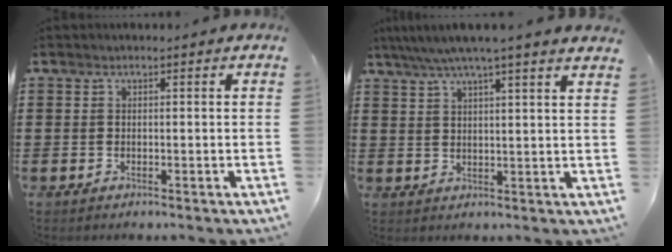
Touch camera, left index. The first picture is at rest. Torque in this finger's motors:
{"motor_torque": [2.14, 0.00, 0.99, 0.21]}